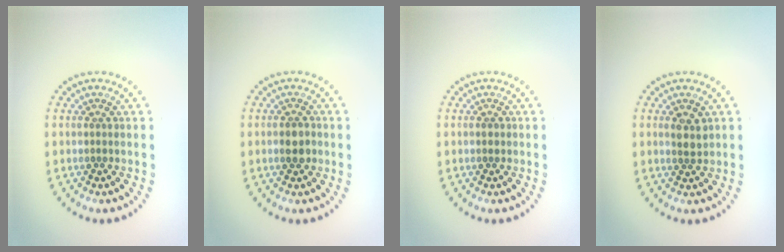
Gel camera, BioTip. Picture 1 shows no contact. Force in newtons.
{"total": 1.9, "press": 1.9, "slide": 0.3}
{"total": 0.7, "press": 0.7, "slide": 0.2}
{"total": 1.8, "press": 1.6, "slide": 0.8}